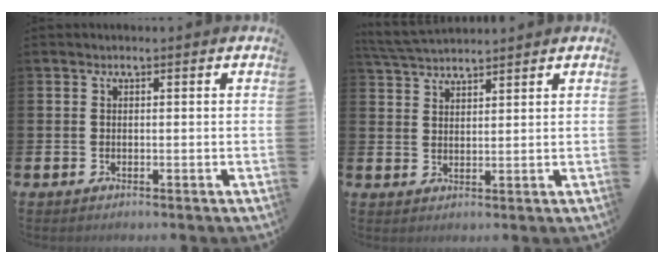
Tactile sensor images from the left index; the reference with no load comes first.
{"total": 4.1, "force": [4.0, 0.5, 0.8], "torque": [-0.027, -0.014, 0.074]}